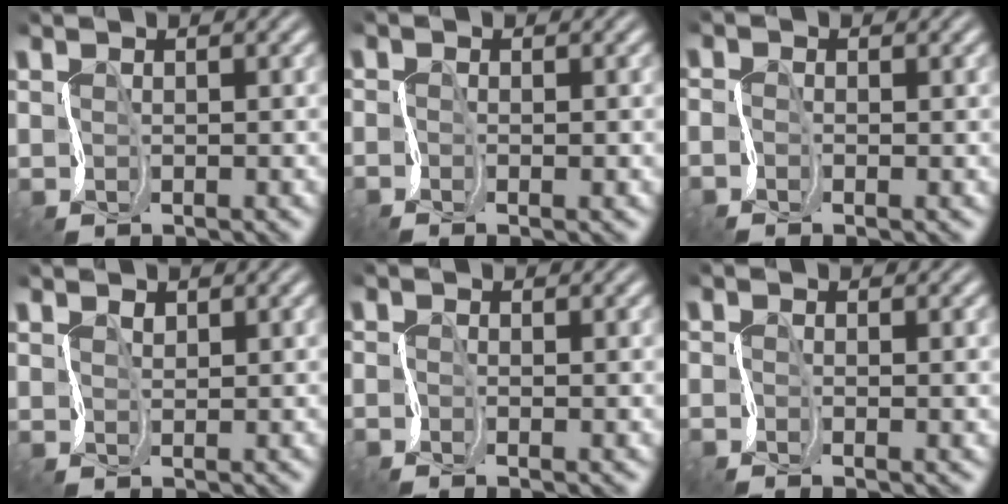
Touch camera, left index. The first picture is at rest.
{"total": 1.1, "force": [-0.2, 0.2, 1.1], "torque": [-0.006, 0.009, -0.018]}
{"total": 1.0, "force": [-0.4, 0.2, 0.8], "torque": [-0.007, 0.006, -0.014]}
{"total": 0.8, "force": [0.8, -0.1, 0.0], "torque": [0.002, 0.006, 0.013]}
{"total": 0.9, "force": [-0.3, 0.1, 0.9], "torque": [-0.004, 0.007, -0.018]}
{"total": 1.5, "force": [-0.1, 0.3, 1.5], "torque": [-0.008, 0.005, -0.018]}